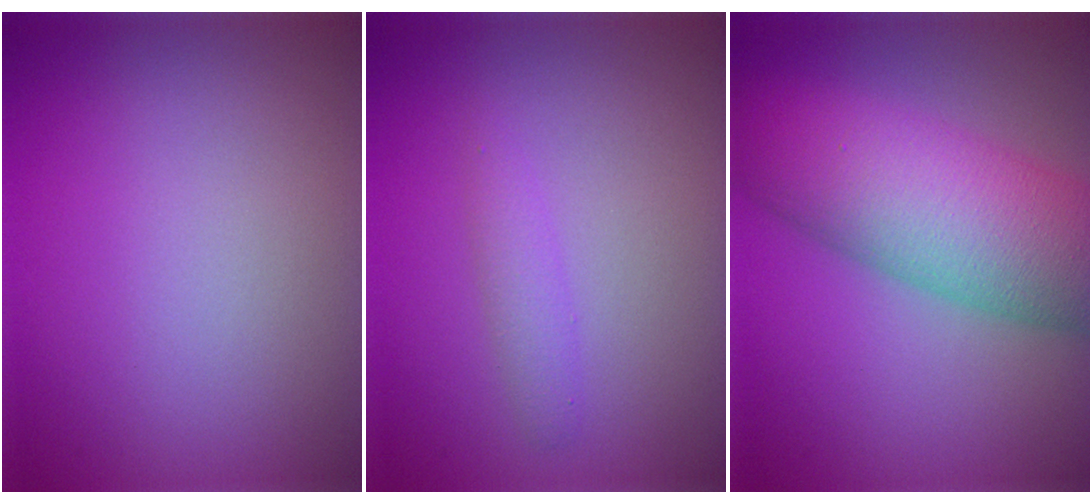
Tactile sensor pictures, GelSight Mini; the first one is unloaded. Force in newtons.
{"total": 1.4, "press": 1.4, "slide": 0.0}
{"total": 11.6, "press": 11.6, "slide": 0.4}